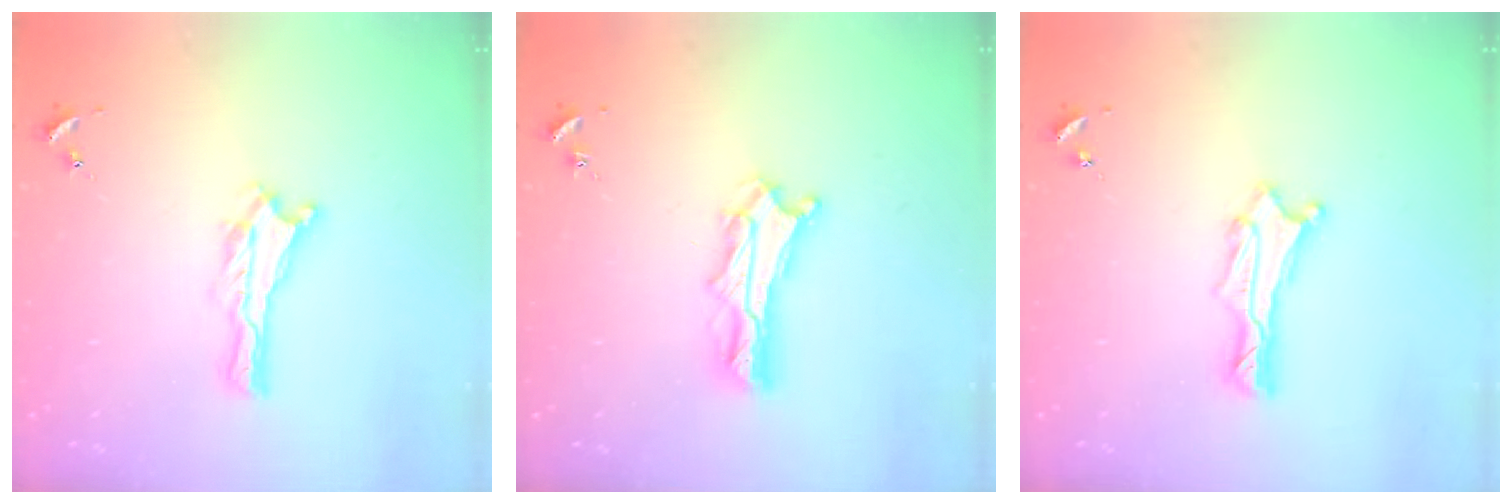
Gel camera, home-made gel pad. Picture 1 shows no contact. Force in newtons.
{"total": 5.2, "press": 5.2, "slide": 0.6}
{"total": 1.3, "press": 1.2, "slide": 0.1}